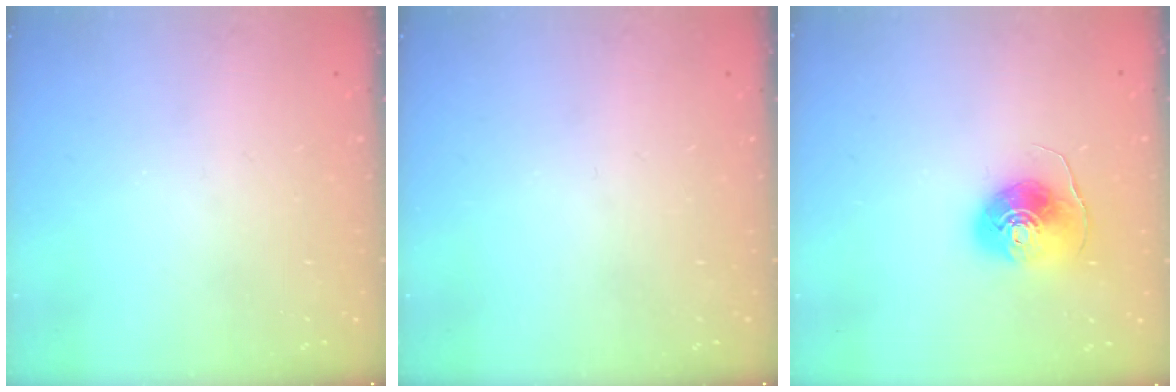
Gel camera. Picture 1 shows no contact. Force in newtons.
{"total": 0.0}
{"total": 8.1, "press": 8.1, "slide": 0.3}